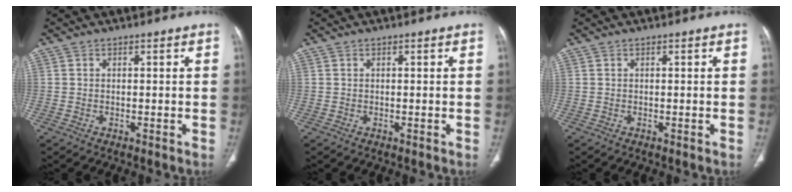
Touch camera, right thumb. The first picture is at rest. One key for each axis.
{"total": 0.0}
{"total": 0.0}